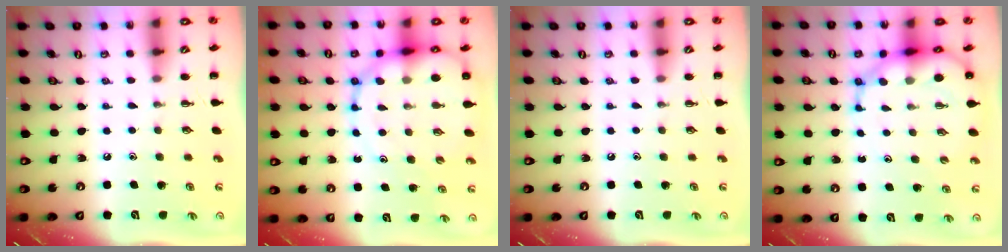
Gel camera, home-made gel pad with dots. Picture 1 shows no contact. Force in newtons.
{"total": 17.2, "press": 16.6, "slide": 4.3}
{"total": 0.0}
{"total": 10.2, "press": 9.7, "slide": 3.1}